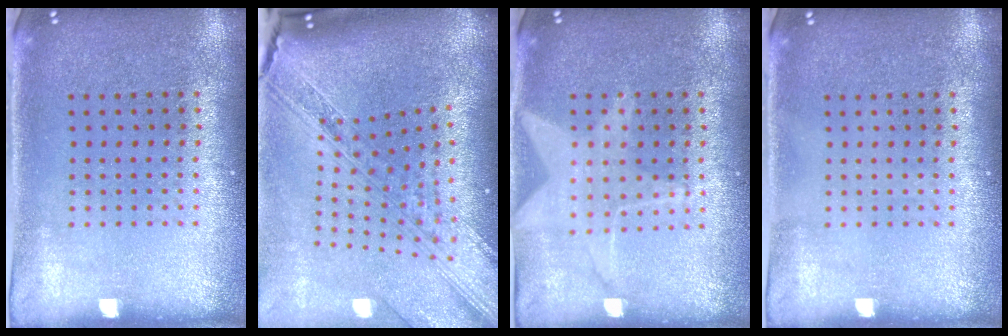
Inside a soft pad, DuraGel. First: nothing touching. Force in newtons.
{"total": 4.0, "press": 2.9, "slide": 2.7}
{"total": 1.4, "press": 1.3, "slide": 0.4}
{"total": 0.0}